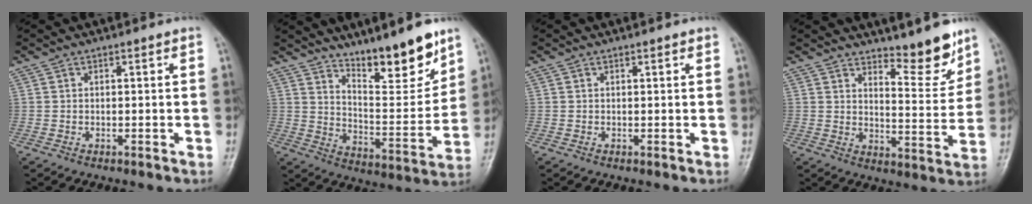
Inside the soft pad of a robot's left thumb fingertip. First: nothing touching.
{"total": 14.3, "force": [10.8, 3.5, 8.6], "torque": [-0.100, -0.085, 0.184]}
{"total": 0.7, "force": [0.5, 0.2, 0.4], "torque": [-0.007, -0.002, 0.006]}
{"total": 9.0, "force": [7.4, 2.2, 4.7], "torque": [-0.044, -0.070, 0.118]}